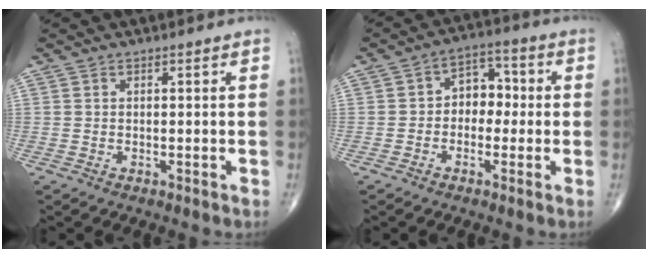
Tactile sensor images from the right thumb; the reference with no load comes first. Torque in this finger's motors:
{"motor_torque": [-0.01, 0.18, 0.32, 0.23, 0.08]}